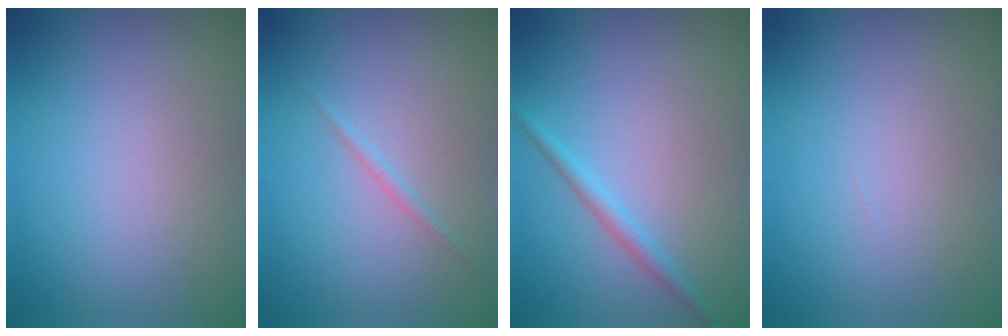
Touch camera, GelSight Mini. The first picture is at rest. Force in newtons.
{"total": 0.7, "press": 0.7, "slide": 0.1}
{"total": 1.6, "press": 1.6, "slide": 0.1}
{"total": 0.0}